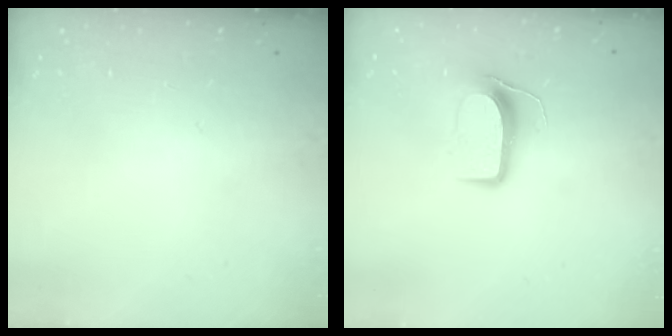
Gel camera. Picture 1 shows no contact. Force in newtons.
{"total": 8.9, "press": 8.9, "slide": 0.7}